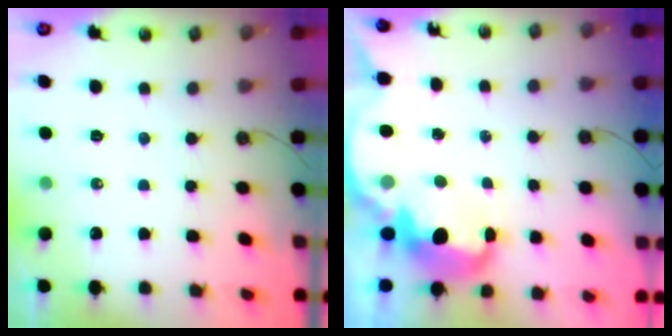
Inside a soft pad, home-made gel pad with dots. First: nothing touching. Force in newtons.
{"total": 9.3, "press": 9.3, "slide": 0.6}